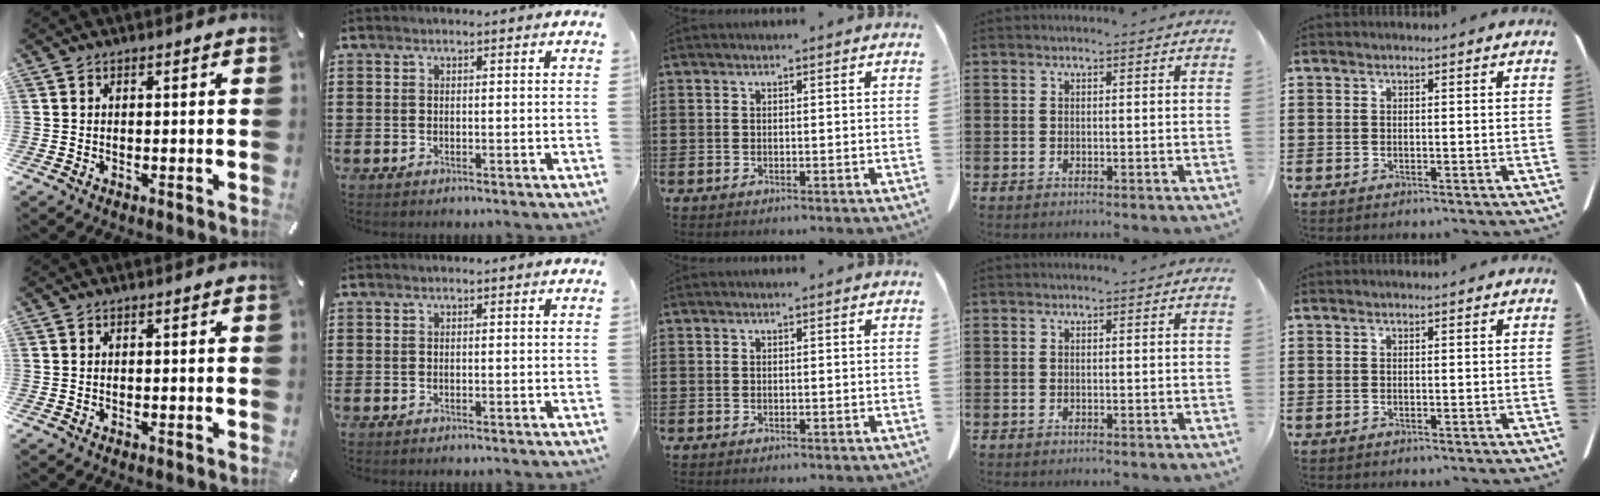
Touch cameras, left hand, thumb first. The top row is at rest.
{}